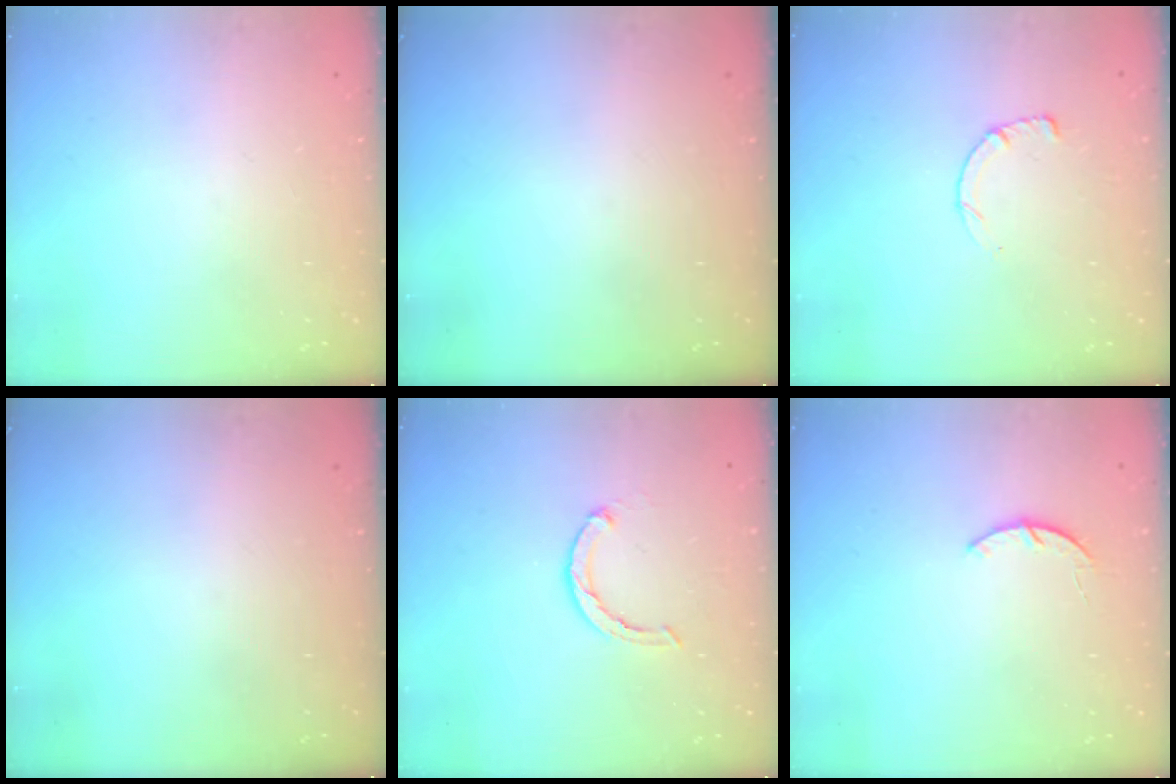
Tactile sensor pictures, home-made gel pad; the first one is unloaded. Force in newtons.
{"total": 0.0}
{"total": 3.0, "press": 3.0, "slide": 0.3}
{"total": 0.0}
{"total": 3.1, "press": 3.0, "slide": 0.5}
{"total": 3.2, "press": 3.2, "slide": 0.4}